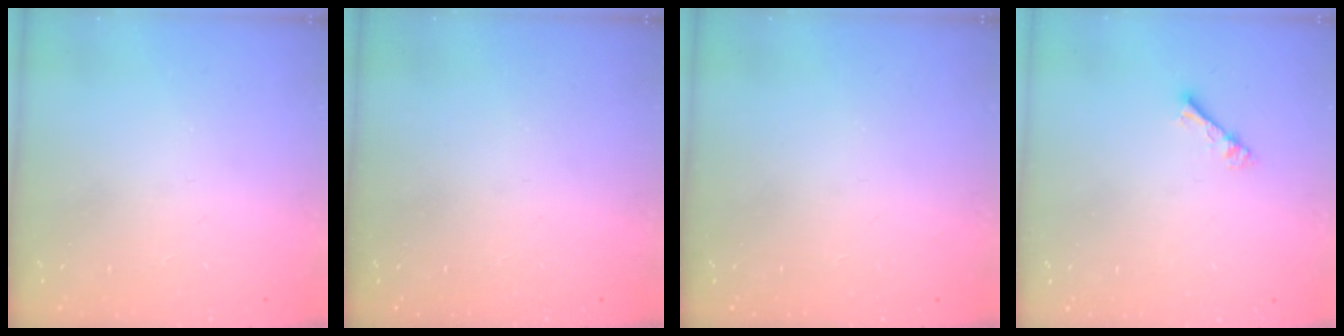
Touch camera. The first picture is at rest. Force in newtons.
{"total": 0.0}
{"total": 0.0}
{"total": 2.3, "press": 2.3, "slide": 0.3}